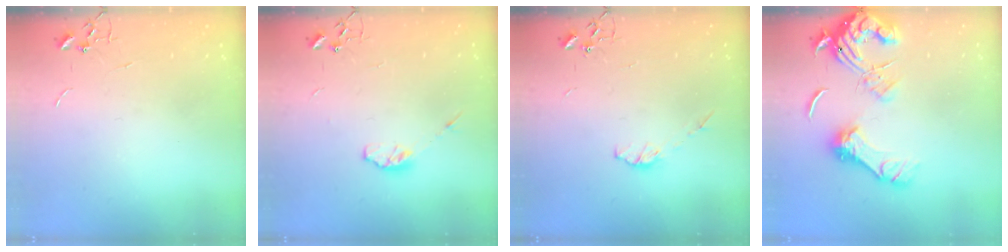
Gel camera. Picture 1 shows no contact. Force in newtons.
{"total": 5.3, "press": 5.2, "slide": 1.0}
{"total": 4.7, "press": 4.6, "slide": 0.7}
{"total": 15.7, "press": 15.6, "slide": 1.9}